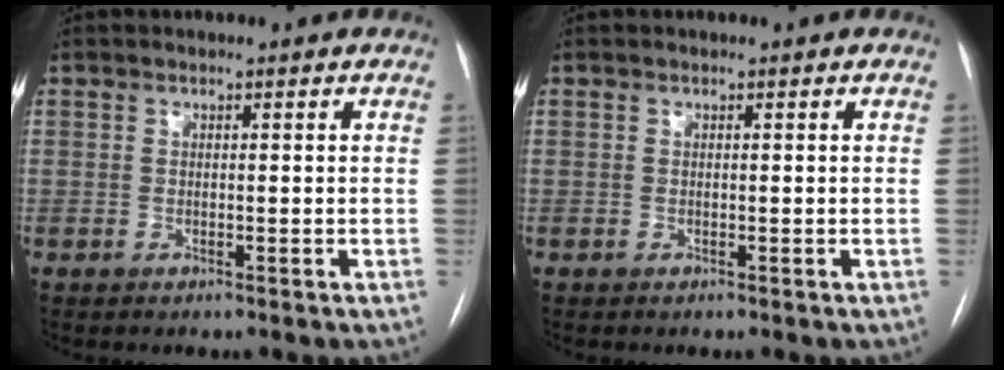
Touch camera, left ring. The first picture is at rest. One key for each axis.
{"total": 0.0}